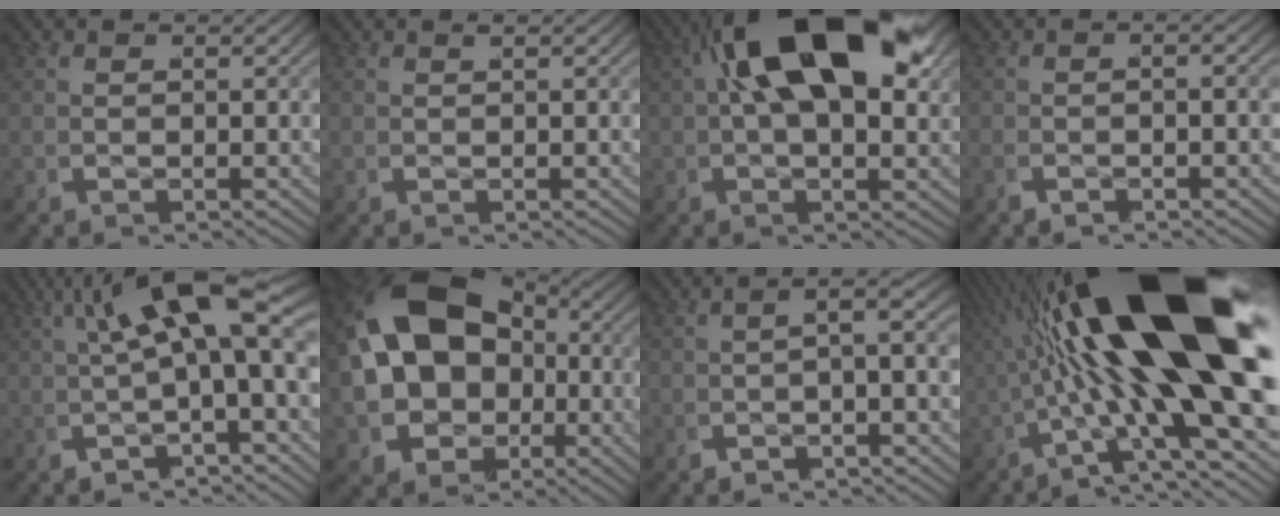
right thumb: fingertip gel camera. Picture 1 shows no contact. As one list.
[{"total": 0.5, "force": [0.3, -0.4, -0.1], "torque": [0.005, 0.008, 0.005]}, {"total": 14.0, "force": [2.5, 6.4, 12.2], "torque": [-0.217, 0.009, 0.037]}, {"total": 1.2, "force": [-1.1, -0.2, 0.0], "torque": [-0.012, 0.003, -0.028]}, {"total": 7.3, "force": [1.8, 2.1, 6.7], "torque": [-0.096, 0.028, 0.018]}, {"total": 17.4, "force": [-1.6, 13.3, 11.1], "torque": [-0.279, -0.061, -0.003]}, {"total": 1.5, "force": [-0.4, -0.5, 1.3], "torque": [-0.037, 0.016, -0.010]}, {"total": 20.5, "force": [1.9, 6.9, 19.2], "torque": [-0.318, 0.021, 0.022]}]